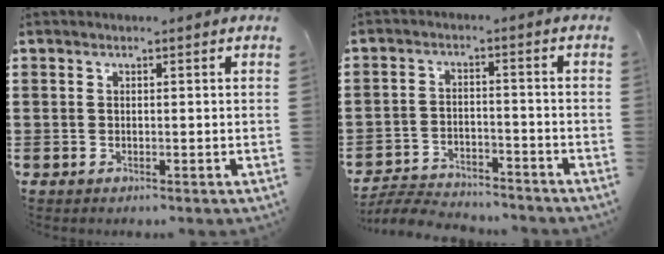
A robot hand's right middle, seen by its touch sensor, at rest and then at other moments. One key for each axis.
{"total": 5.0, "fx": -4.9, "fy": 0.7, "fz": 0.8, "tx": -0.025, "ty": 0.005, "tz": -0.104}